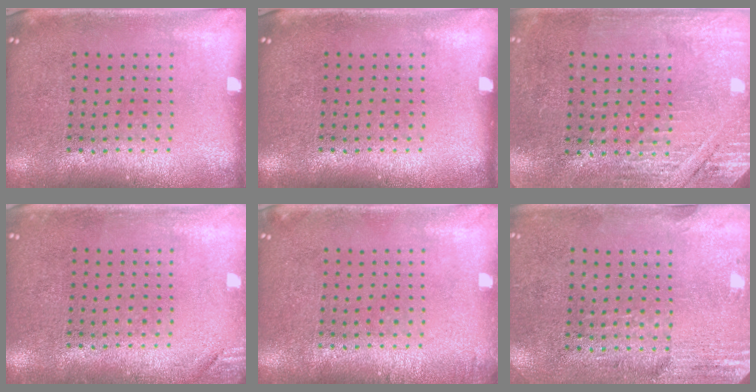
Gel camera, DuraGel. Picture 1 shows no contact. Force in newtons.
{"total": 0.0}
{"total": 2.8, "press": 2.7, "slide": 0.9}
{"total": 1.3, "press": 1.2, "slide": 0.3}
{"total": 0.6, "press": 0.6, "slide": 0.1}
{"total": 2.8, "press": 2.5, "slide": 1.4}